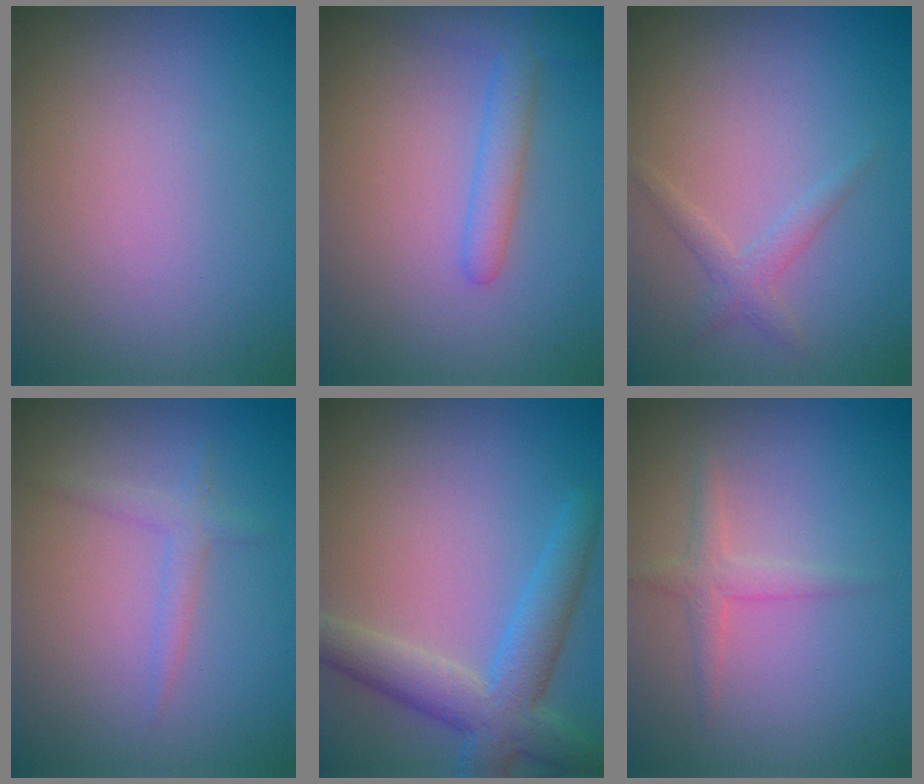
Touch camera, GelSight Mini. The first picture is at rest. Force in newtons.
{"total": 2.9, "press": 2.9, "slide": 0.2}
{"total": 1.6, "press": 1.6, "slide": 0.1}
{"total": 1.5, "press": 1.5, "slide": 0.1}
{"total": 5.5, "press": 5.5, "slide": 0.3}
{"total": 1.7, "press": 1.7, "slide": 0.0}